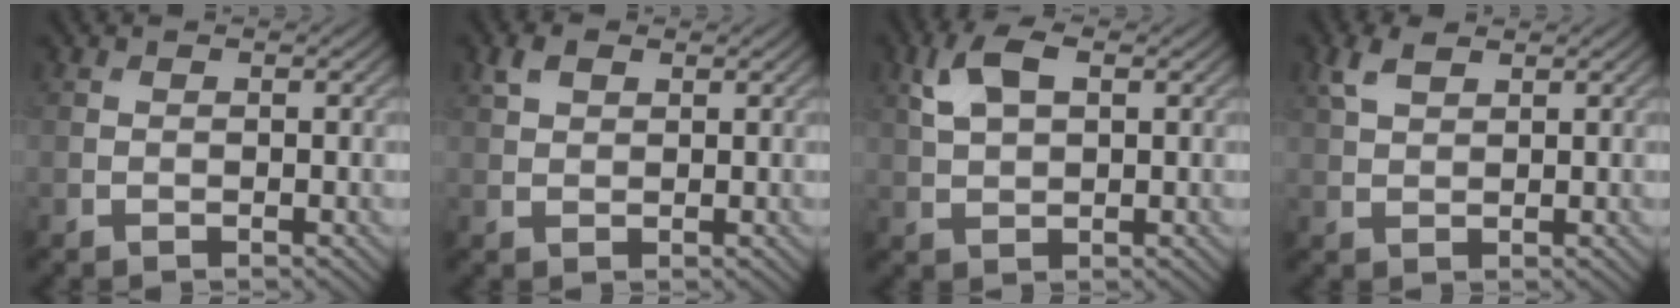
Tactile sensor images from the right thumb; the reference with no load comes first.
{"total": 2.2, "force": [1.3, 1.3, 1.2], "torque": [-0.029, 0.004, 0.025]}
{"total": 5.5, "force": [2.1, 2.8, 4.2], "torque": [-0.102, 0.008, 0.039]}
{"total": 3.2, "force": [1.9, 1.5, 2.1], "torque": [-0.055, 0.007, 0.040]}